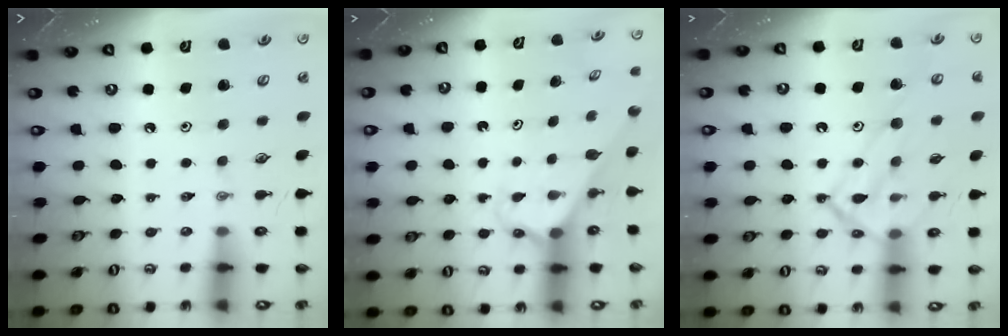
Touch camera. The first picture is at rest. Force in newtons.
{"total": 2.6, "press": 2.6, "slide": 0.1}
{"total": 15.9, "press": 15.9, "slide": 1.3}